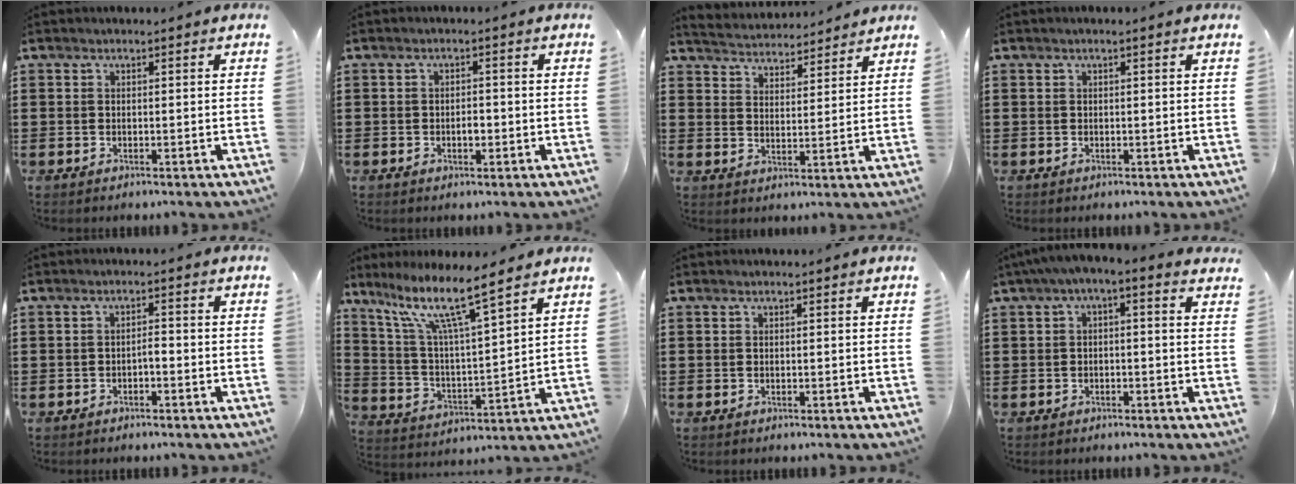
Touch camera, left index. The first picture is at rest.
{"total": 1.9, "force": [-0.4, 0.9, 1.6], "torque": [-0.031, 0.004, -0.008]}
{"total": 3.6, "force": [3.6, 0.3, -0.5], "torque": [-0.009, -0.020, 0.062]}
{"total": 0.6, "force": [0.1, 0.0, 0.6], "torque": [-0.009, -0.002, 0.002]}
{"total": 1.5, "force": [-0.9, 0.4, 1.1], "torque": [-0.025, 0.002, -0.020]}
{"total": 10.1, "force": [7.4, 0.8, 6.8], "torque": [-0.158, -0.038, 0.120]}
{"total": 0.0}
{"total": 2.1, "force": [-1.4, 0.3, 1.5], "torque": [-0.027, 0.001, -0.032]}